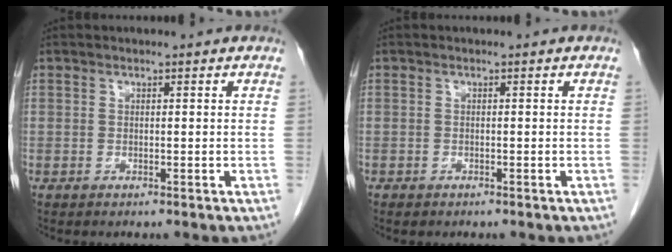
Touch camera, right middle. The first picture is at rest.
{"total": 0.5, "force": [-0.3, 0.4, 0.1], "torque": [-0.006, 0.003, -0.005]}